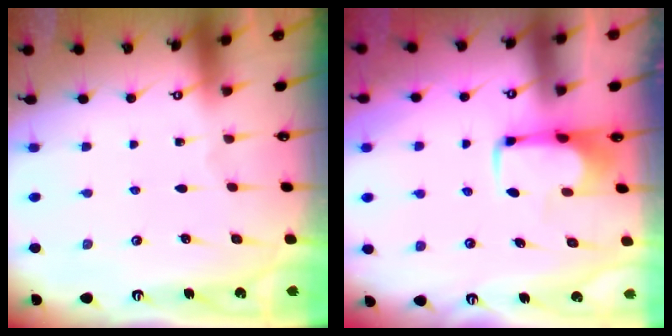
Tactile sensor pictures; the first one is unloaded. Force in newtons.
{"total": 2.0, "press": 2.0, "slide": 0.4}